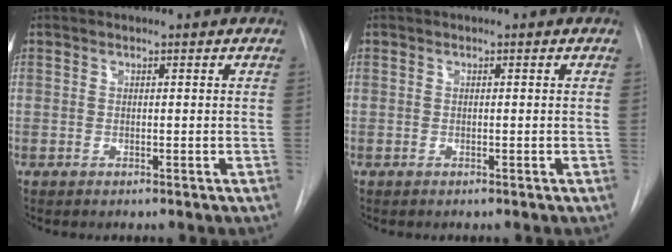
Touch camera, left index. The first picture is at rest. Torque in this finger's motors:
{"motor_torque": [0.00, 0.00, 0.00, 0.00]}